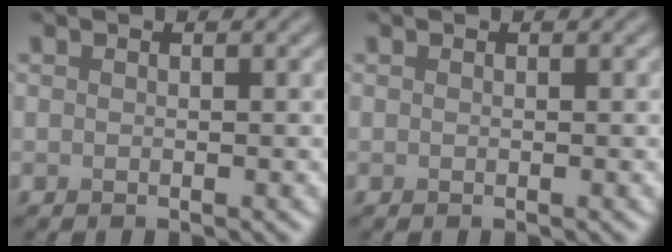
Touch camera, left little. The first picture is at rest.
{"total": 0.0}